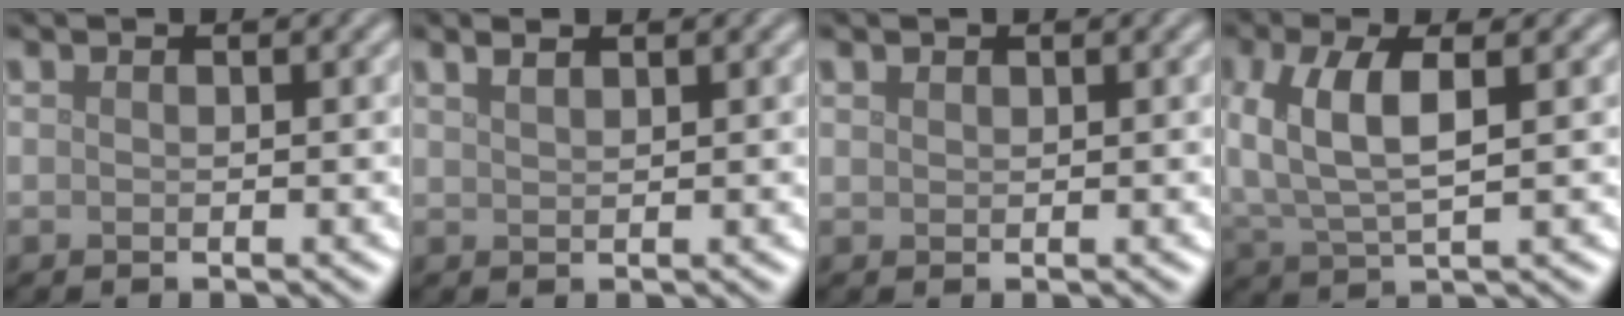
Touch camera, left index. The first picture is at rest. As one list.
[{"total": 1.3, "force": [1.1, 0.4, 0.7], "torque": [-0.008, 0.002, 0.014]}, {"total": 0.6, "force": [0.5, 0.4, 0.0], "torque": [-0.001, 0.001, 0.011]}, {"total": 5.8, "force": [1.4, 2.6, 5.0], "torque": [-0.117, 0.008, 0.025]}]